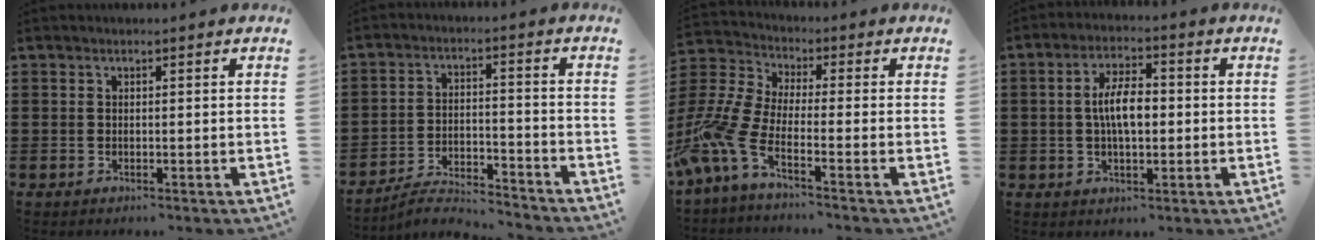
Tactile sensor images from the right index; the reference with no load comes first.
{"total": 4.8, "force": [-4.6, 0.1, 1.1], "torque": [-0.029, -0.002, -0.094]}
{"total": 7.0, "force": [-4.0, 2.9, 4.9], "torque": [-0.164, -0.023, -0.091]}
{"total": 6.2, "force": [-0.1, 2.4, 5.7], "torque": [-0.113, 0.003, -0.004]}